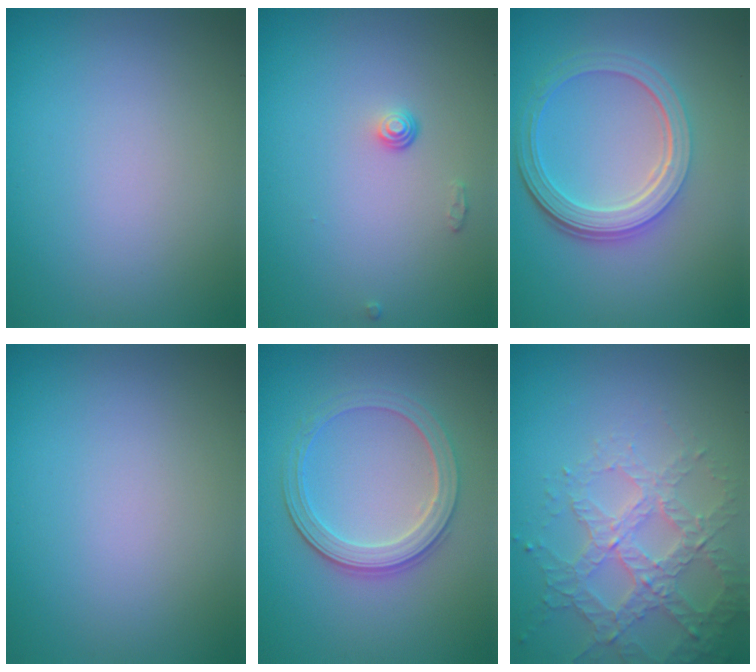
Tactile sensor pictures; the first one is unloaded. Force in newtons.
{"total": 1.0, "press": 0.7, "slide": 0.8}
{"total": 5.4, "press": 3.9, "slide": 3.7}
{"total": 0.0}
{"total": 3.9, "press": 3.3, "slide": 2.0}
{"total": 4.1, "press": 3.5, "slide": 2.0}